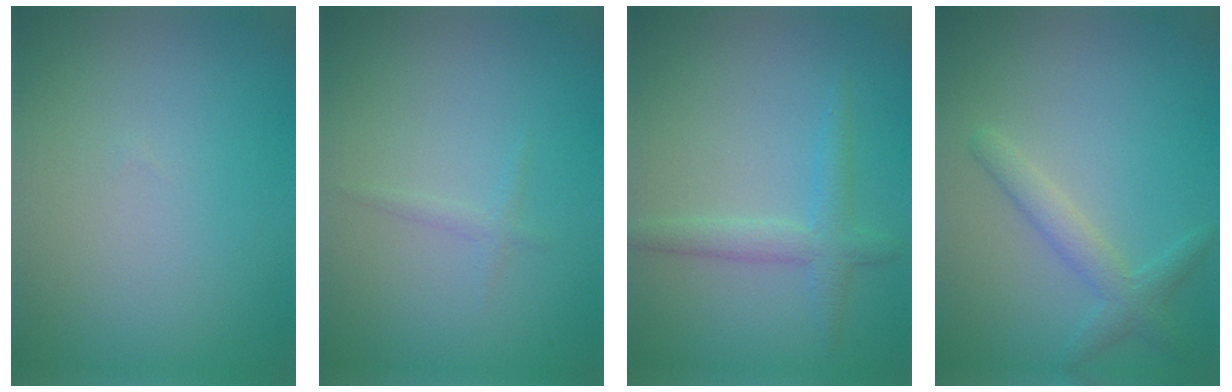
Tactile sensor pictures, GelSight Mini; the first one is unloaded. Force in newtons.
{"total": 0.8, "press": 0.8, "slide": 0.0}
{"total": 2.5, "press": 2.5, "slide": 0.1}
{"total": 2.5, "press": 2.5, "slide": 0.2}